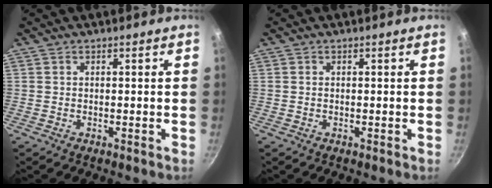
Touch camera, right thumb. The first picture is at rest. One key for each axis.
{"total": 0.0}